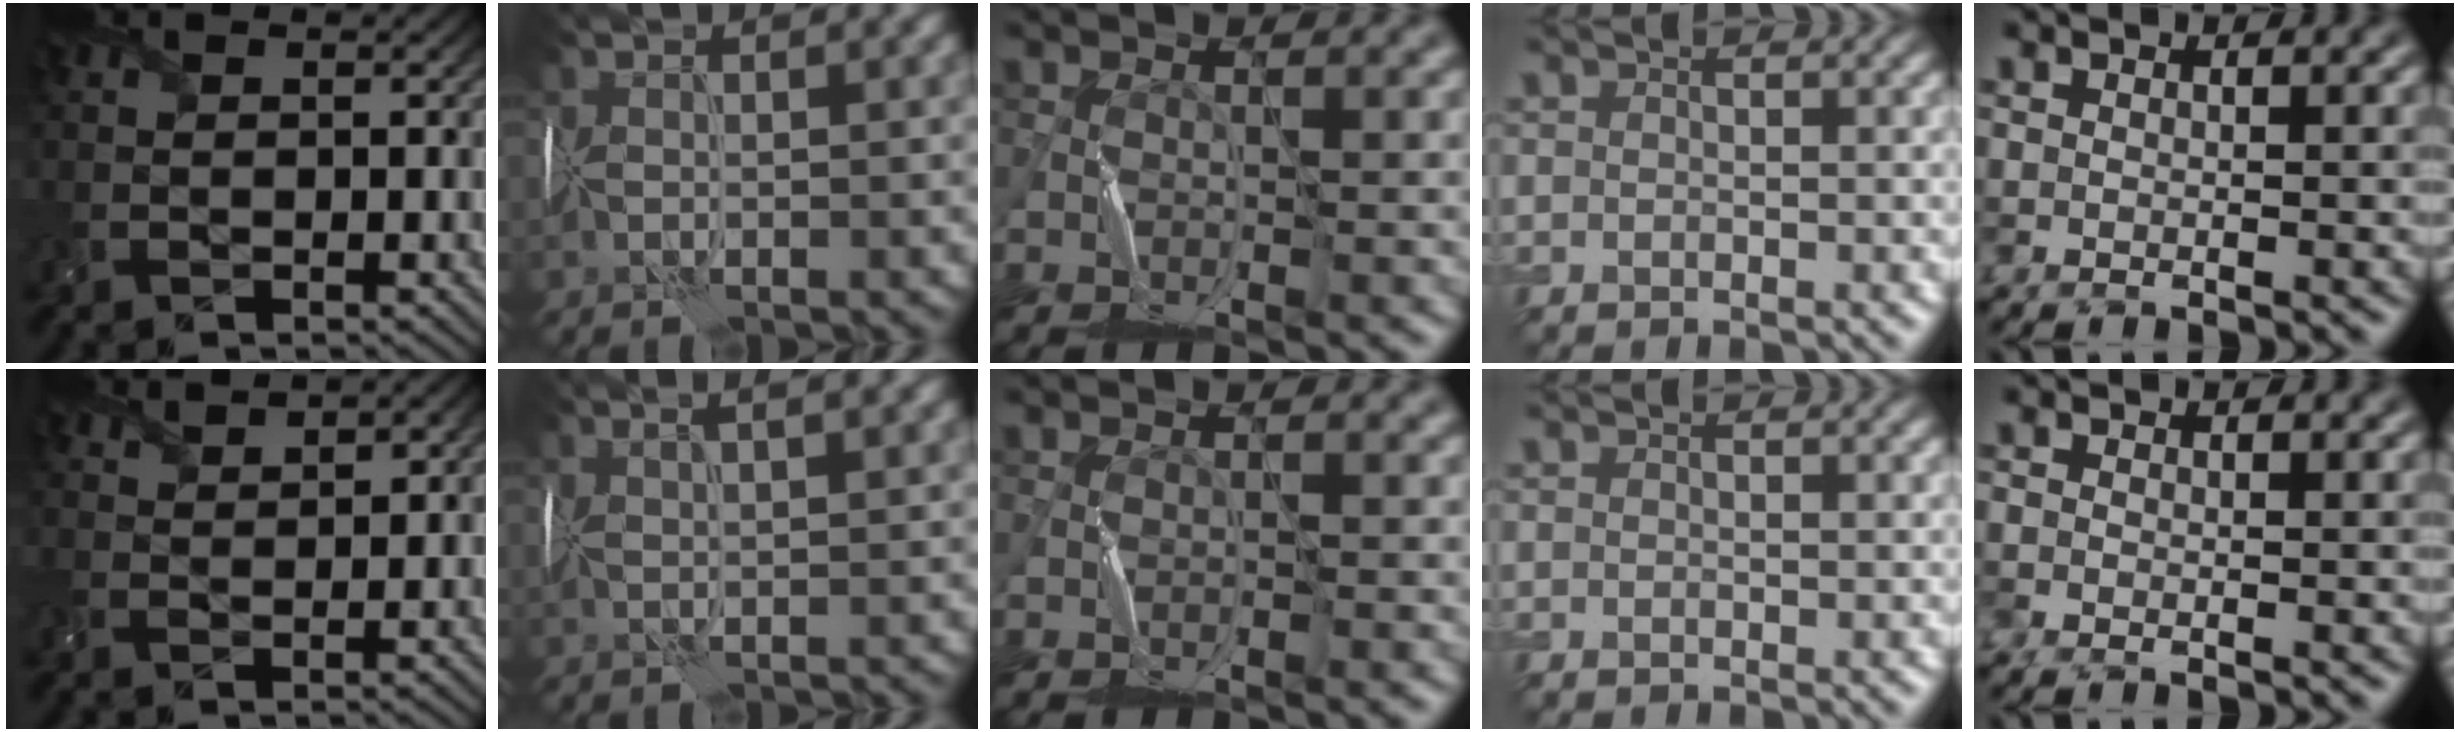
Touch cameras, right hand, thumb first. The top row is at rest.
{"thumb": {"total": 2.7, "force": [2.1, 0.9, 1.3], "torque": [-0.025, 0.006, 0.043]}, "index": {"total": 3.9, "force": [2.6, 1.0, 2.7], "torque": [-0.022, 0.030, 0.020]}, "little": {"total": 0.6, "force": [-0.3, 0.3, 0.4], "torque": [-0.014, -0.004, -0.012]}}